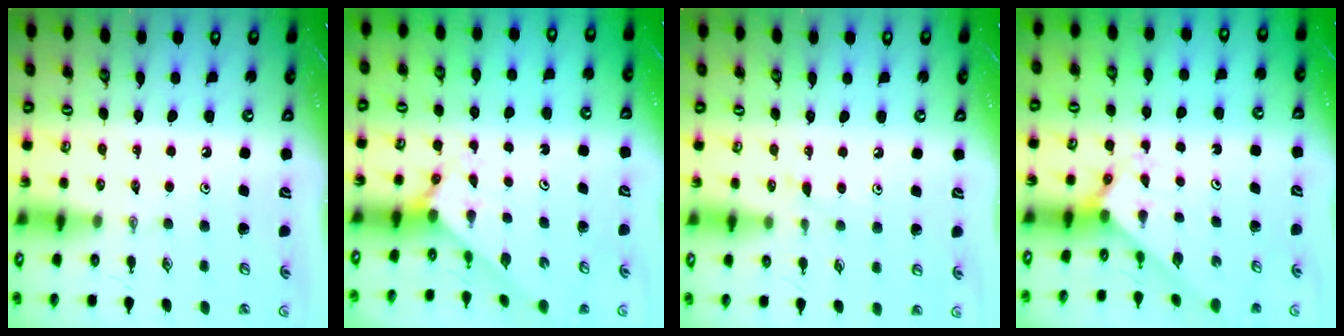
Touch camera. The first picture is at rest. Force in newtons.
{"total": 2.6, "press": 2.6, "slide": 0.3}
{"total": 4.9, "press": 4.8, "slide": 0.6}
{"total": 2.4, "press": 2.4, "slide": 0.2}